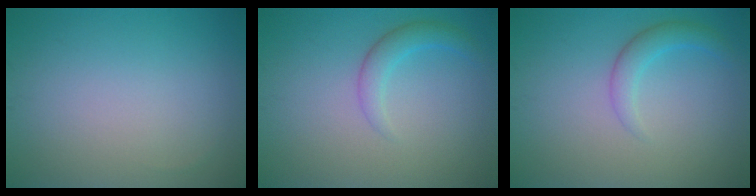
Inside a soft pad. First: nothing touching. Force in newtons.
{"total": 2.2, "press": 2.2, "slide": 0.0}
{"total": 2.2, "press": 2.2, "slide": 0.0}